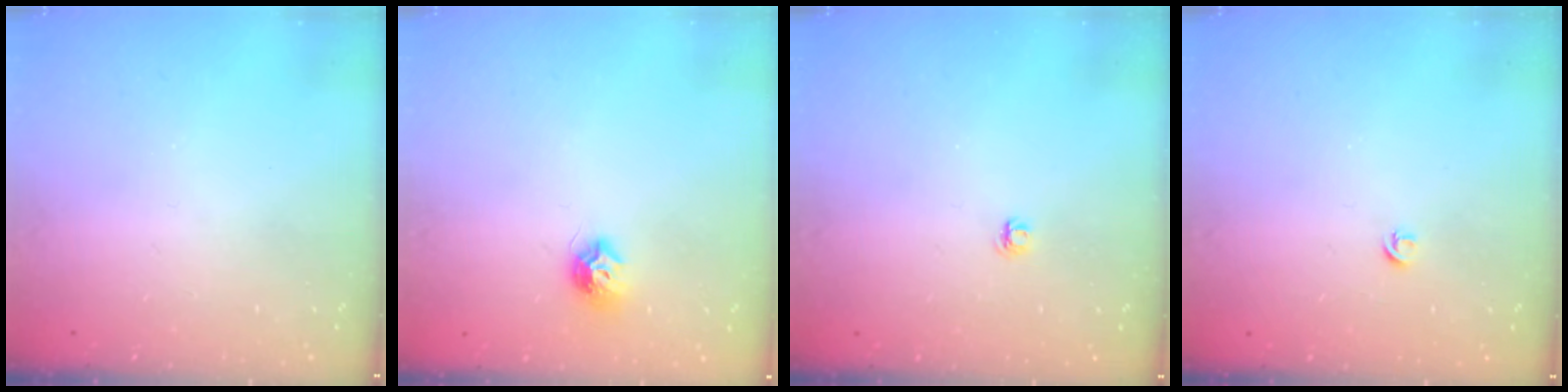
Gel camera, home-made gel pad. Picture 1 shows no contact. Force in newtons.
{"total": 7.9, "press": 7.9, "slide": 0.4}
{"total": 4.1, "press": 4.1, "slide": 0.5}
{"total": 3.9, "press": 3.9, "slide": 0.7}